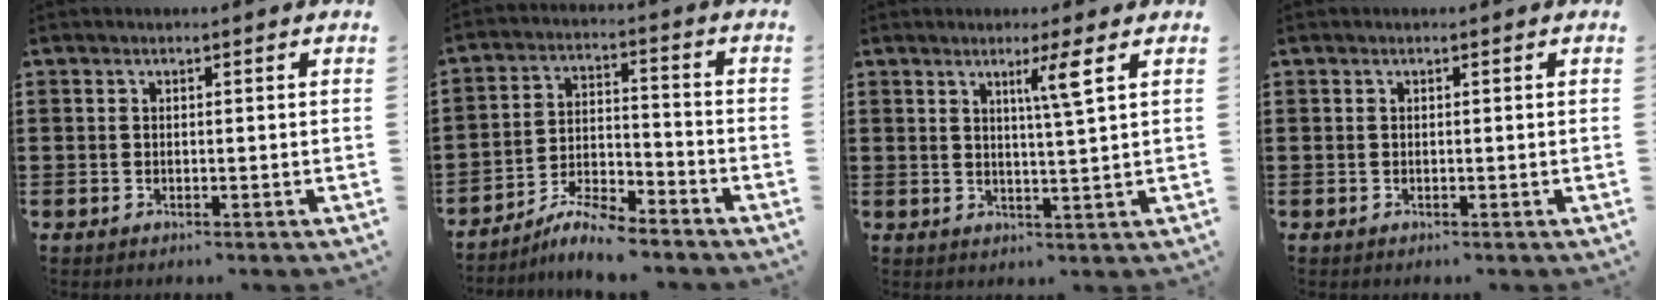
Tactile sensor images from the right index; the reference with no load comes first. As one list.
[{"total": 6.2, "force": [-5.8, 0.7, 2.1], "torque": [-0.043, 0.004, -0.110]}, {"total": 4.2, "force": [2.1, -0.6, 3.6], "torque": [-0.068, -0.009, 0.030]}, {"total": 0.0}]